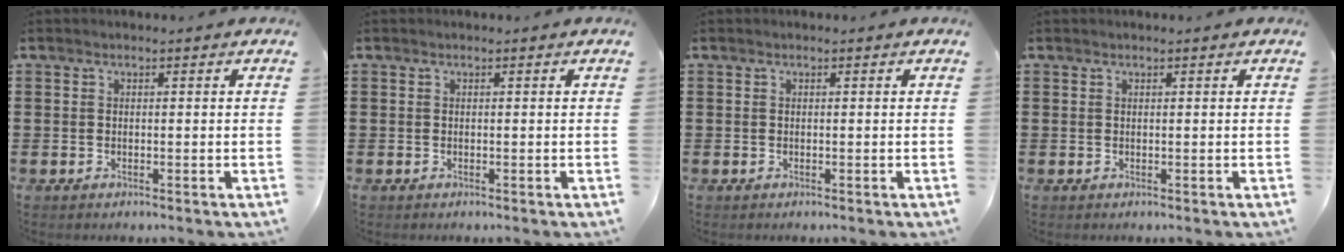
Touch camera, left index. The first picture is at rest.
{"total": 0.0}
{"total": 0.0}
{"total": 0.0}